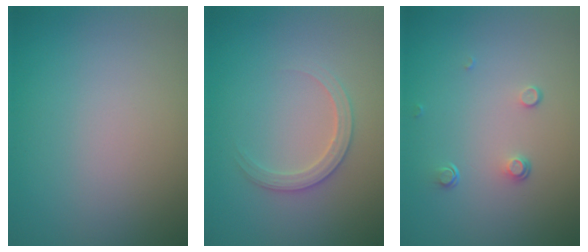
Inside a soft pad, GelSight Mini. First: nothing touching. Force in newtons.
{"total": 2.2, "press": 2.2, "slide": 0.2}
{"total": 1.0, "press": 0.7, "slide": 0.8}